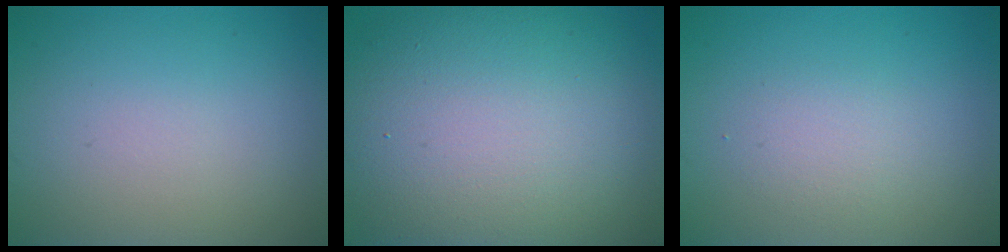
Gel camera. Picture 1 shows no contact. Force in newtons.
{"total": 14.7, "press": 14.7, "slide": 0.8}
{"total": 1.6, "press": 1.6, "slide": 0.2}